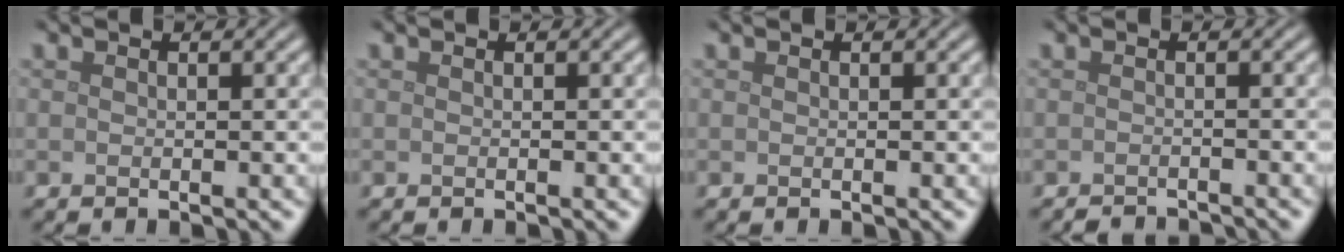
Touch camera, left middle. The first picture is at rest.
{"total": 0.0}
{"total": 0.0}
{"total": 2.1, "force": [-2.0, 0.3, 0.5], "torque": [0.002, -0.004, -0.032]}